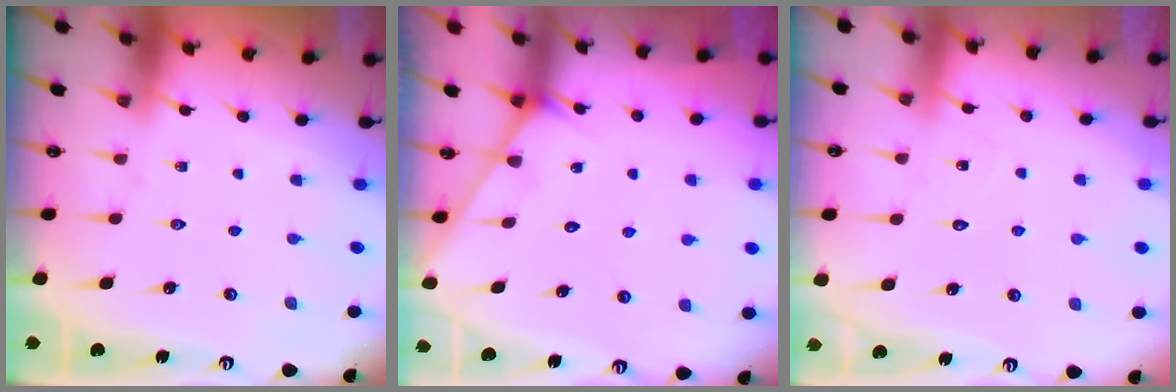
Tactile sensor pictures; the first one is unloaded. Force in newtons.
{"total": 3.3, "press": 3.3, "slide": 0.3}
{"total": 4.6, "press": 4.5, "slide": 0.3}